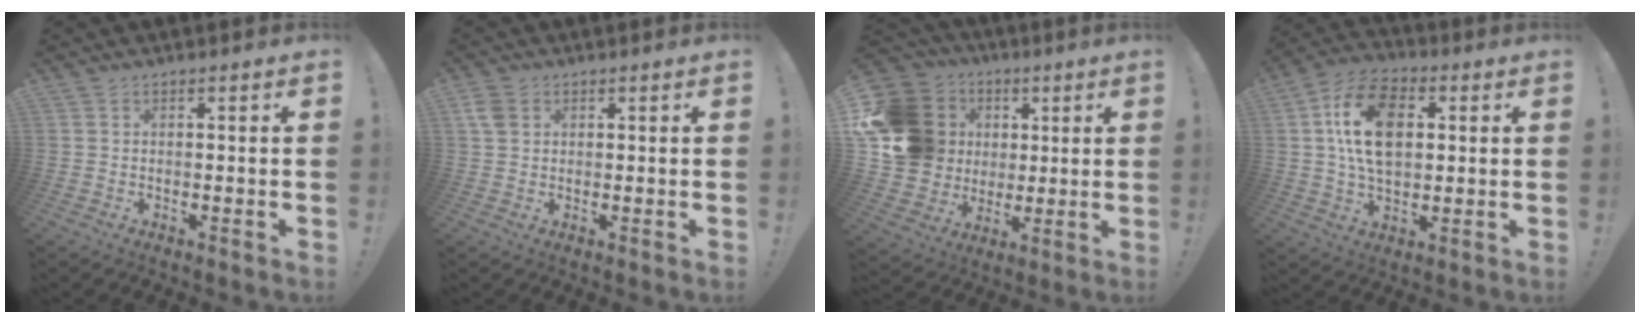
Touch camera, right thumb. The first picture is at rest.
{"total": 4.2, "force": [1.7, 3.0, 2.4], "torque": [-0.043, 0.004, 0.034]}
{"total": 20.4, "force": [3.8, 17.7, 9.4], "torque": [-0.172, -0.006, 0.108]}
{"total": 16.9, "force": [3.1, 11.0, 12.4], "torque": [-0.216, 0.007, 0.052]}